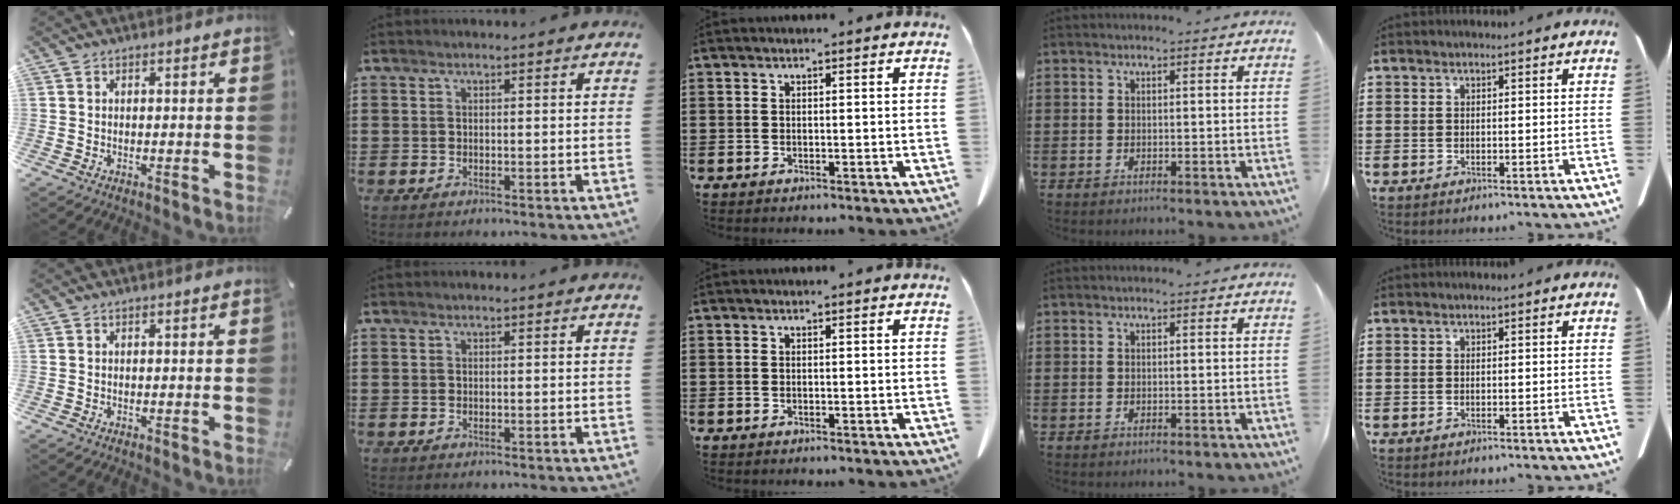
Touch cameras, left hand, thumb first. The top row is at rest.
{}